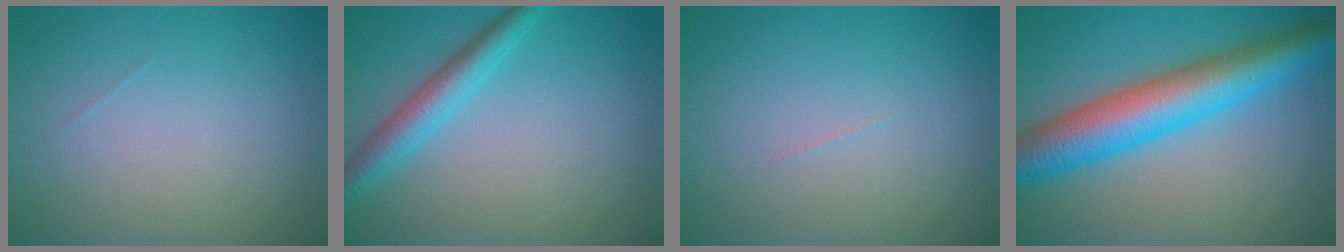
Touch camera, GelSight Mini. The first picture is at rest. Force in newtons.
{"total": 3.4, "press": 3.4, "slide": 0.1}
{"total": 0.0}
{"total": 9.2, "press": 9.2, "slide": 0.2}